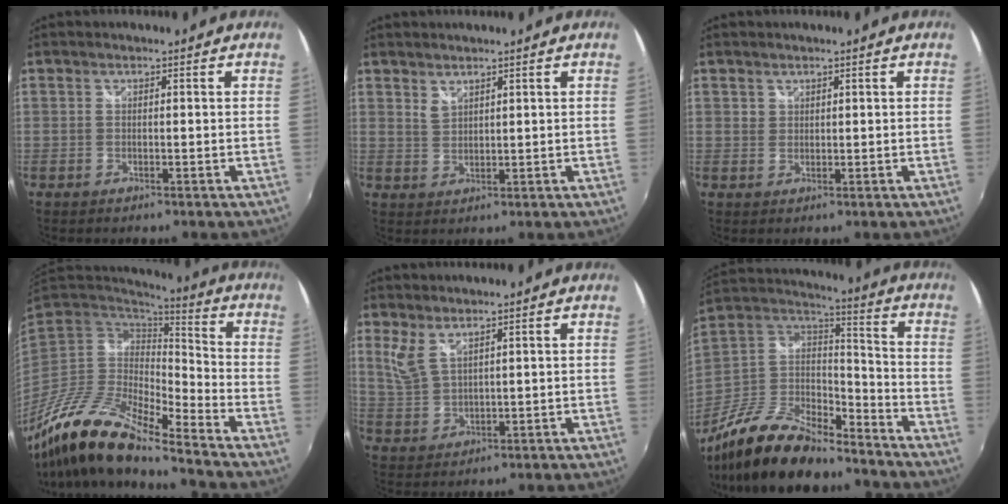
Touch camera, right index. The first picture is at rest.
{"total": 2.2, "force": [2.0, 0.7, 0.7], "torque": [-0.010, 0.002, 0.037]}
{"total": 1.3, "force": [0.9, 1.0, 0.1], "torque": [0.004, 0.004, 0.014]}
{"total": 17.6, "force": [-12.9, 3.0, 11.5], "torque": [-0.212, -0.032, -0.257]}
{"total": 4.2, "force": [2.9, 1.4, 2.8], "torque": [-0.062, -0.002, 0.064]}
{"total": 22.3, "force": [-17.0, 7.8, 12.2], "torque": [-0.254, -0.006, -0.296]}